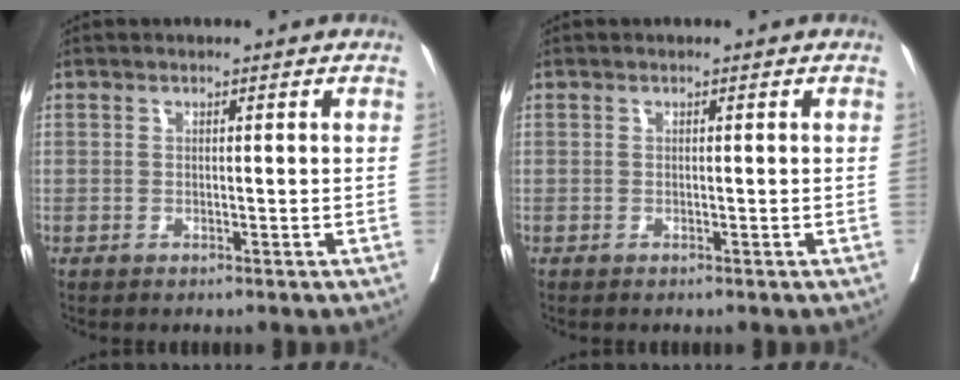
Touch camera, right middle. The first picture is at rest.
{"total": 0.0}